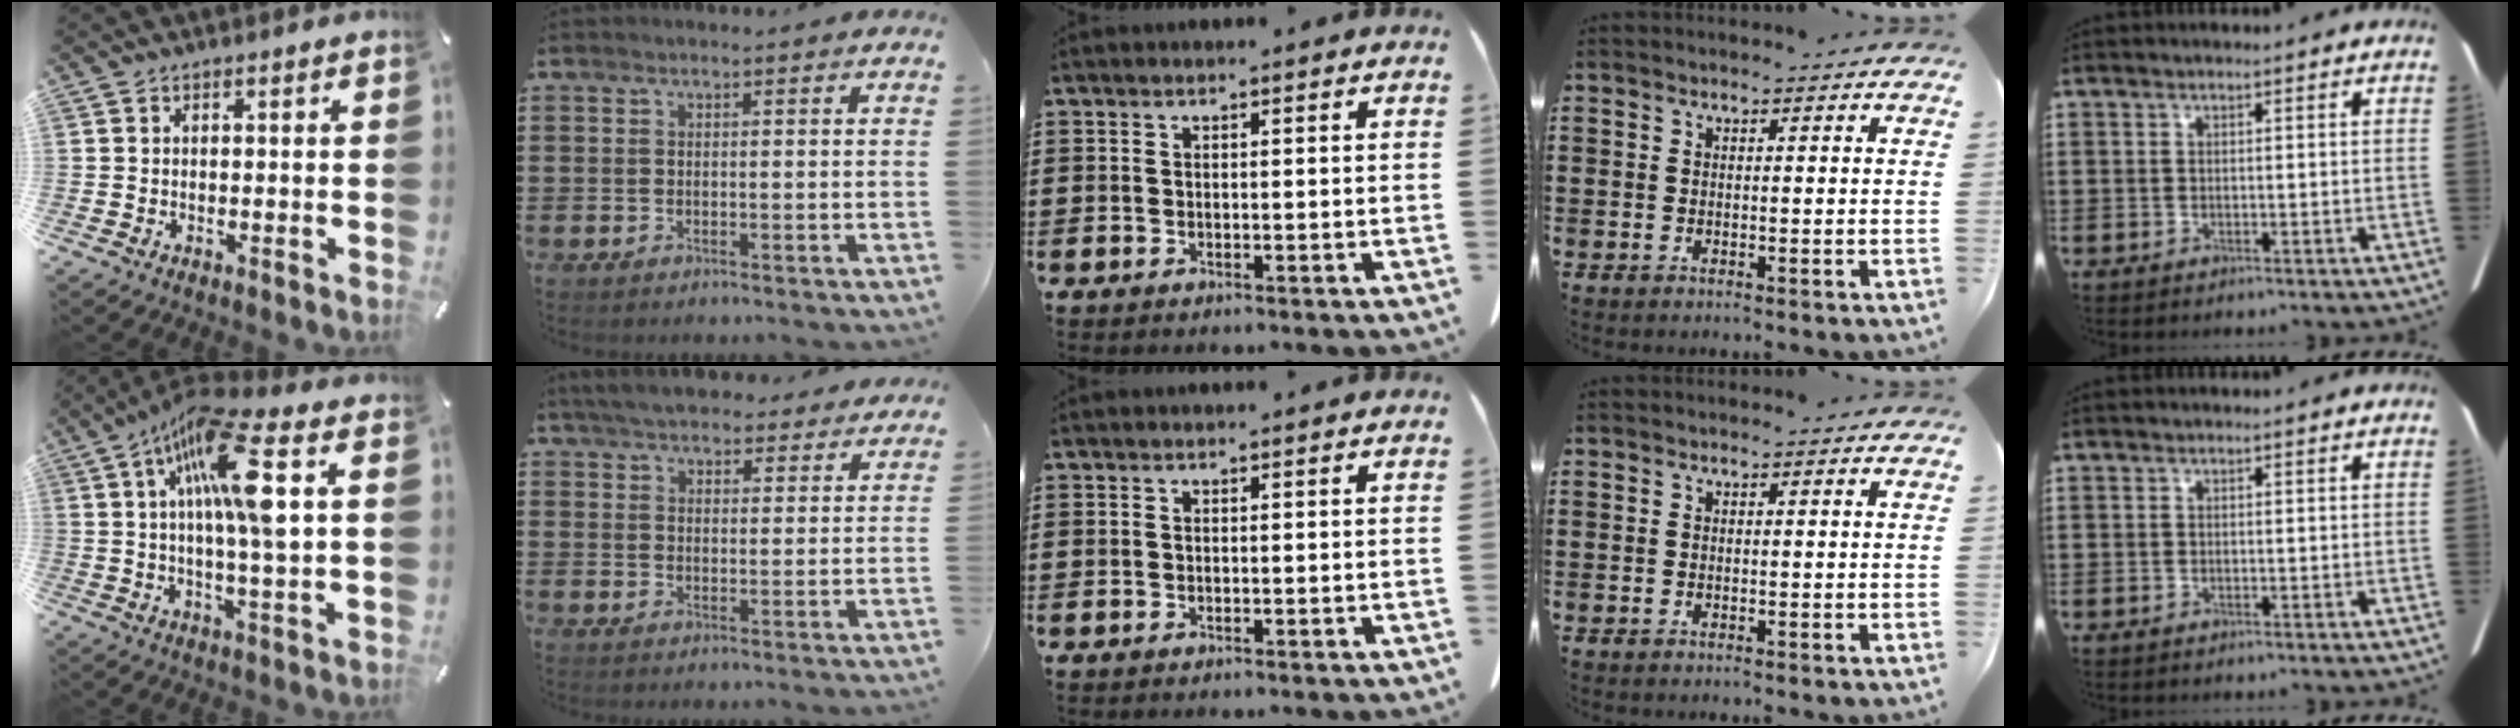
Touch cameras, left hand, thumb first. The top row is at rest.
{"thumb": {"total": 16.7, "force": [4.7, 3.8, 15.5], "torque": [-0.285, -0.010, 0.066]}, "index": {"total": 5.4, "force": [5.2, 1.1, 1.2], "torque": [-0.042, -0.015, 0.095]}}